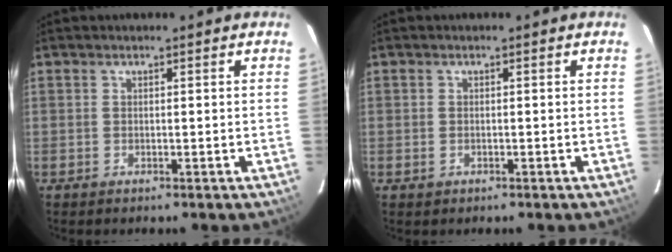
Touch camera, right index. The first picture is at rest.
{"total": 0.9, "force": [-0.4, 0.8, 0.3], "torque": [-0.005, -0.001, -0.006]}